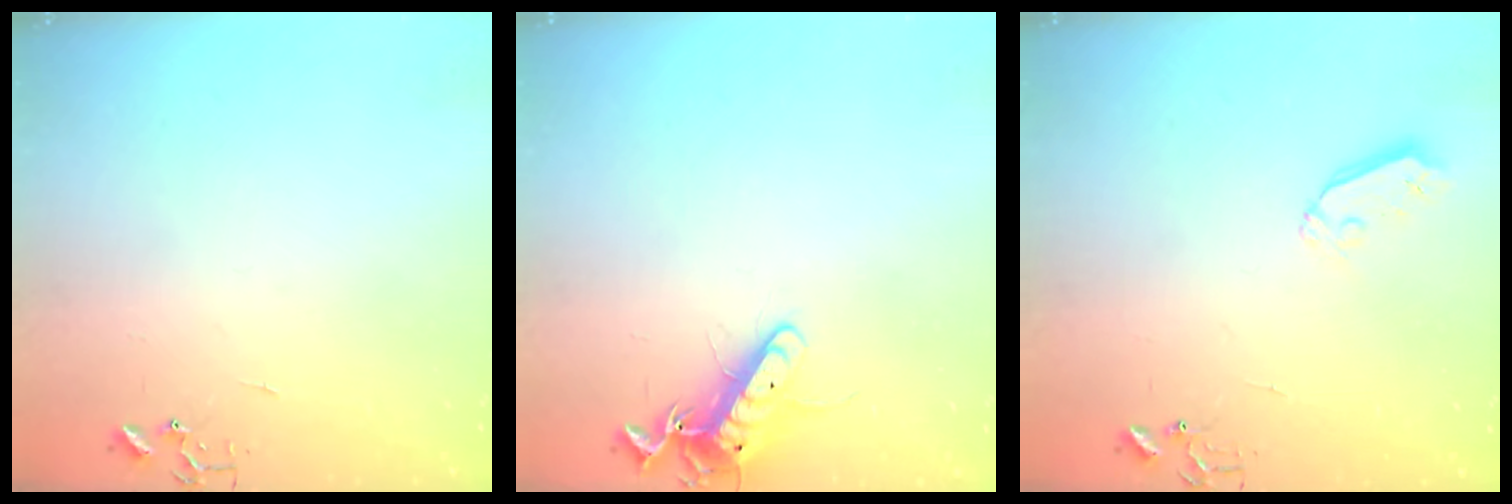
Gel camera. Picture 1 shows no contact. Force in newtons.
{"total": 12.4, "press": 12.4, "slide": 0.9}
{"total": 5.2, "press": 5.1, "slide": 0.5}